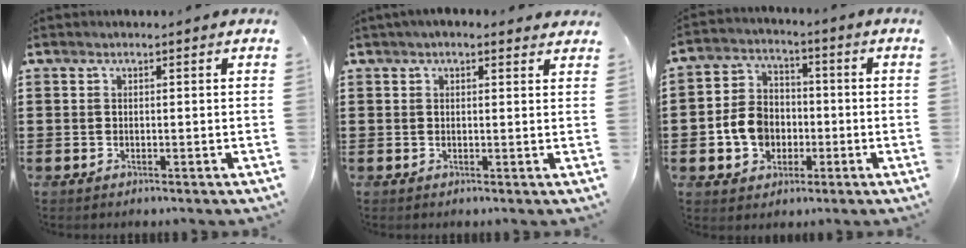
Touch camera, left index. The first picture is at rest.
{"total": 1.8, "force": [1.3, 0.9, 0.8], "torque": [-0.019, 0.009, 0.022]}
{"total": 7.3, "force": [-1.7, 6.1, 3.6], "torque": [-0.097, 0.015, -0.033]}